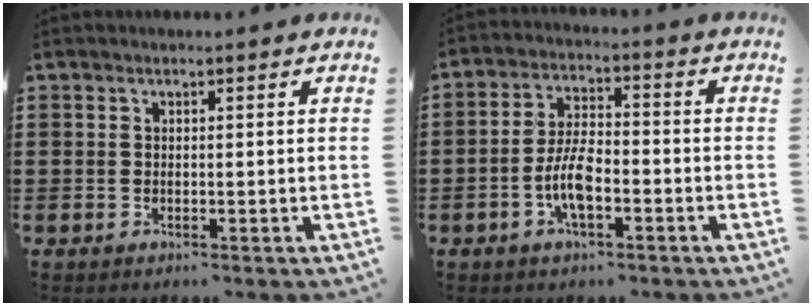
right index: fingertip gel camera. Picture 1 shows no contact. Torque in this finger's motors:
{"motor_torque": [2.14, 0.00, 0.81, 0.19]}